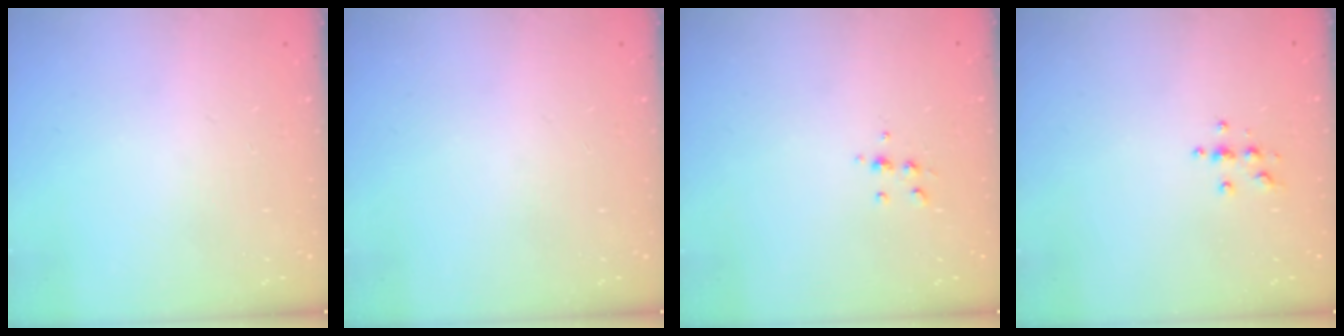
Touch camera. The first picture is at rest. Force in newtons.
{"total": 0.0}
{"total": 5.4, "press": 5.4, "slide": 0.5}
{"total": 3.7, "press": 3.7, "slide": 0.4}